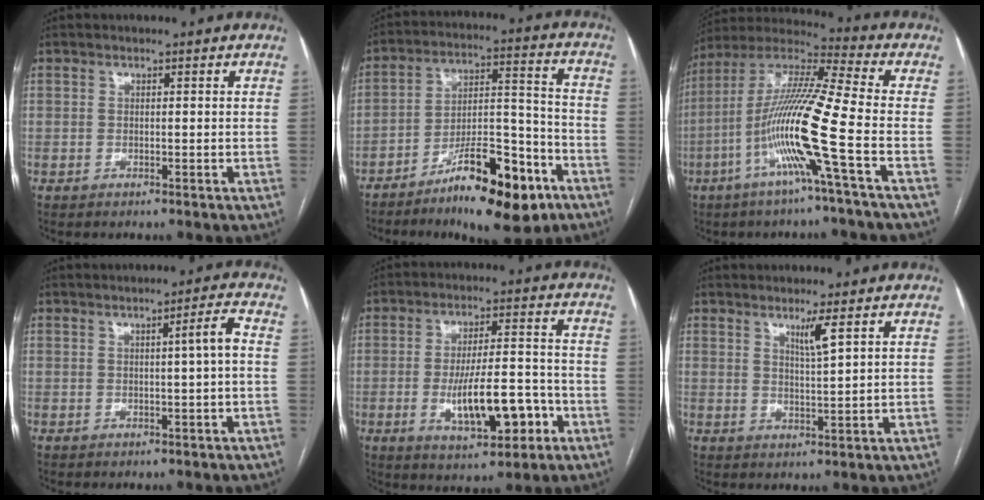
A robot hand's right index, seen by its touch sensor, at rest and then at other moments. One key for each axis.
{"total": 16.3, "fx": -9.9, "fy": 4.2, "fz": 12.2, "tx": -0.186, "ty": 0.020, "tz": -0.155}
{"total": 15.2, "fx": -5.0, "fy": -1.5, "fz": 14.3, "tx": -0.282, "ty": -0.001, "tz": -0.105}
{"total": 2.9, "fx": 0.0, "fy": -0.5, "fz": 2.8, "tx": -0.039, "ty": 0.002, "tz": 0.002}
{"total": 11.4, "fx": -3.7, "fy": 3.5, "fz": 10.2, "tx": -0.175, "ty": 0.009, "tz": -0.051}
{"total": 3.1, "fx": 1.8, "fy": -0.5, "fz": 2.5, "tx": -0.047, "ty": -0.009, "tz": 0.034}